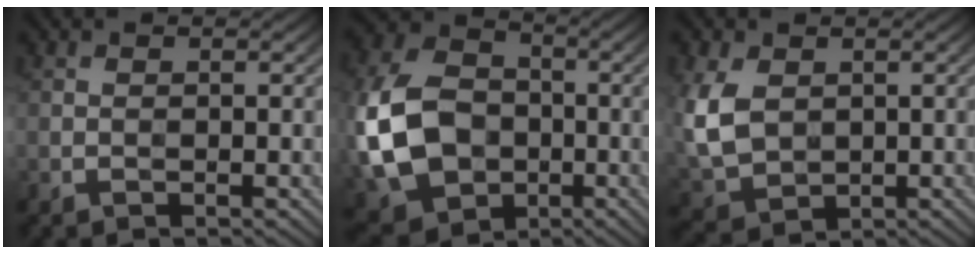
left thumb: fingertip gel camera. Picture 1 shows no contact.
{"total": 14.8, "force": [-2.6, 11.4, 9.0], "torque": [-0.238, -0.010, -0.059]}
{"total": 8.4, "force": [1.3, 6.2, 5.6], "torque": [-0.176, -0.010, 0.032]}